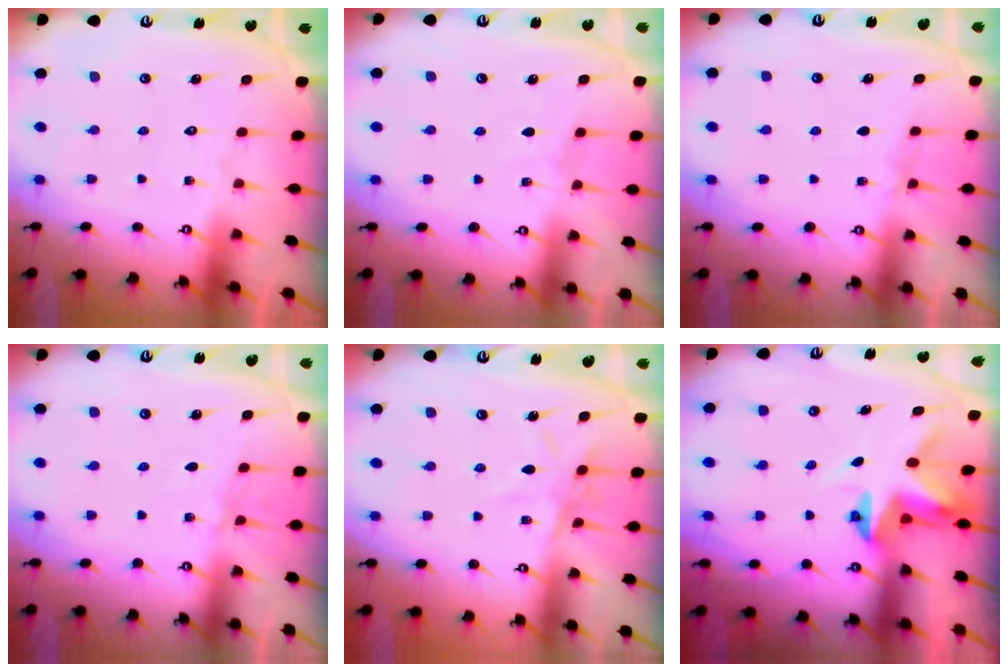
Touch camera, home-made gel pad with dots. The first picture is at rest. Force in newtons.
{"total": 2.3, "press": 2.3, "slide": 0.3}
{"total": 2.8, "press": 2.6, "slide": 0.9}
{"total": 5.2, "press": 5.2, "slide": 0.6}
{"total": 7.7, "press": 7.7, "slide": 0.7}
{"total": 3.9, "press": 3.9, "slide": 0.2}